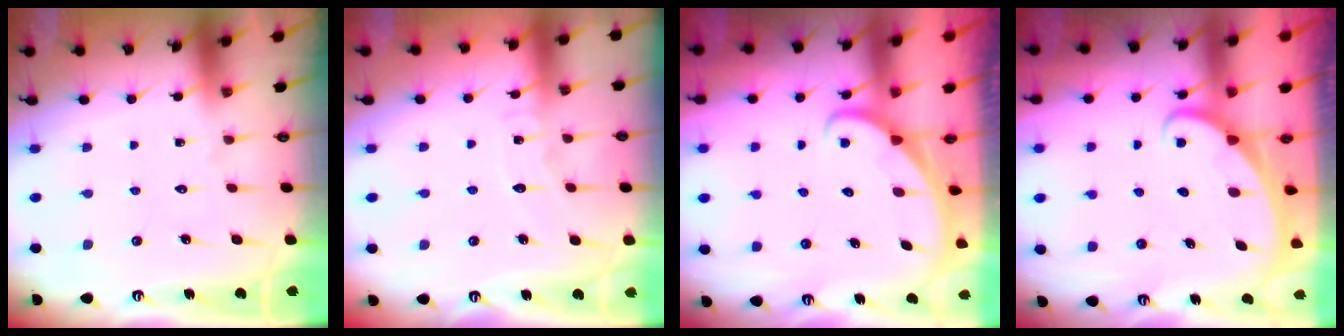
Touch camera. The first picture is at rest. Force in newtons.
{"total": 5.2, "press": 5.2, "slide": 0.5}
{"total": 2.0, "press": 2.0, "slide": 0.0}
{"total": 1.8, "press": 1.8, "slide": 0.1}